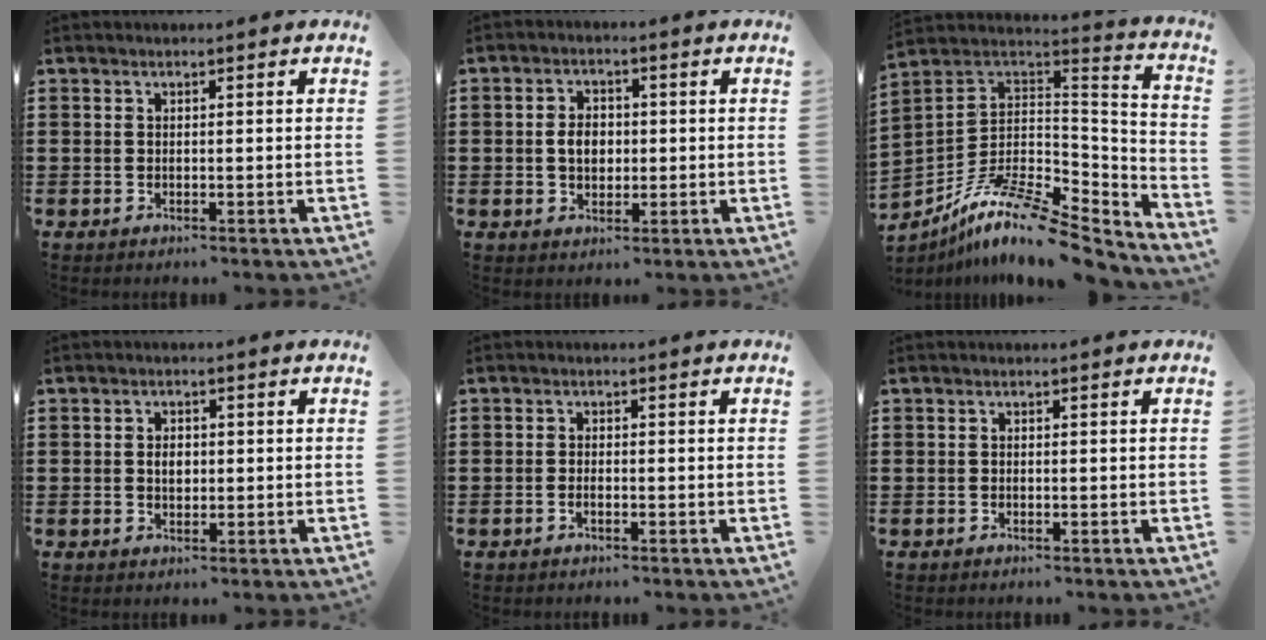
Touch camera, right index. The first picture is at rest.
{"total": 3.7, "force": [-0.1, 2.6, 2.7], "torque": [-0.049, 0.006, -0.006]}
{"total": 13.0, "force": [-8.9, 4.3, 8.3], "torque": [-0.157, 0.021, -0.167]}
{"total": 2.3, "force": [0.2, 1.4, 1.8], "torque": [-0.037, 0.006, 0.002]}
{"total": 0.8, "force": [-0.5, 0.0, 0.7], "torque": [-0.015, -0.008, -0.006]}
{"total": 0.0}